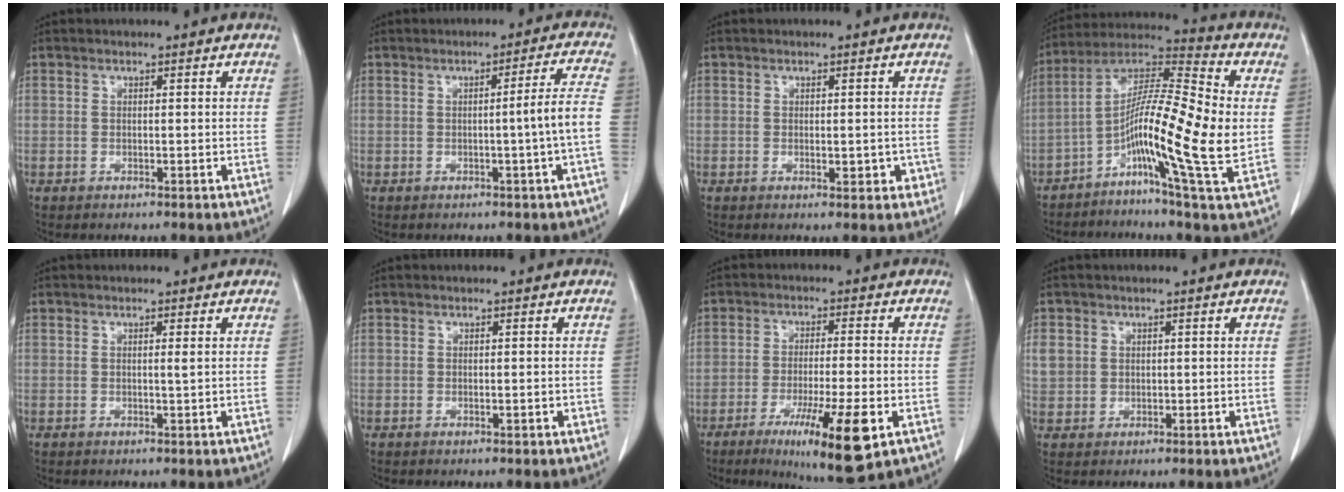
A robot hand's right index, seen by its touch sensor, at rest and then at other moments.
{"total": 5.2, "force": [-1.2, -1.3, 4.9], "torque": [-0.065, 0.004, -0.019]}
{"total": 2.9, "force": [-0.7, 1.6, 2.3], "torque": [-0.020, 0.000, -0.003]}
{"total": 15.9, "force": [-2.5, 0.4, 15.7], "torque": [-0.287, 0.008, -0.058]}
{"total": 0.6, "force": [0.1, -0.2, 0.6], "torque": [-0.011, -0.001, 0.002]}
{"total": 0.7, "force": [-0.2, 0.2, 0.7], "torque": [-0.011, -0.002, -0.001]}
{"total": 12.6, "force": [-5.6, 1.0, 11.2], "torque": [-0.186, -0.033, -0.083]}
{"total": 3.7, "force": [0.8, 3.4, 1.2], "torque": [-0.030, 0.011, 0.024]}